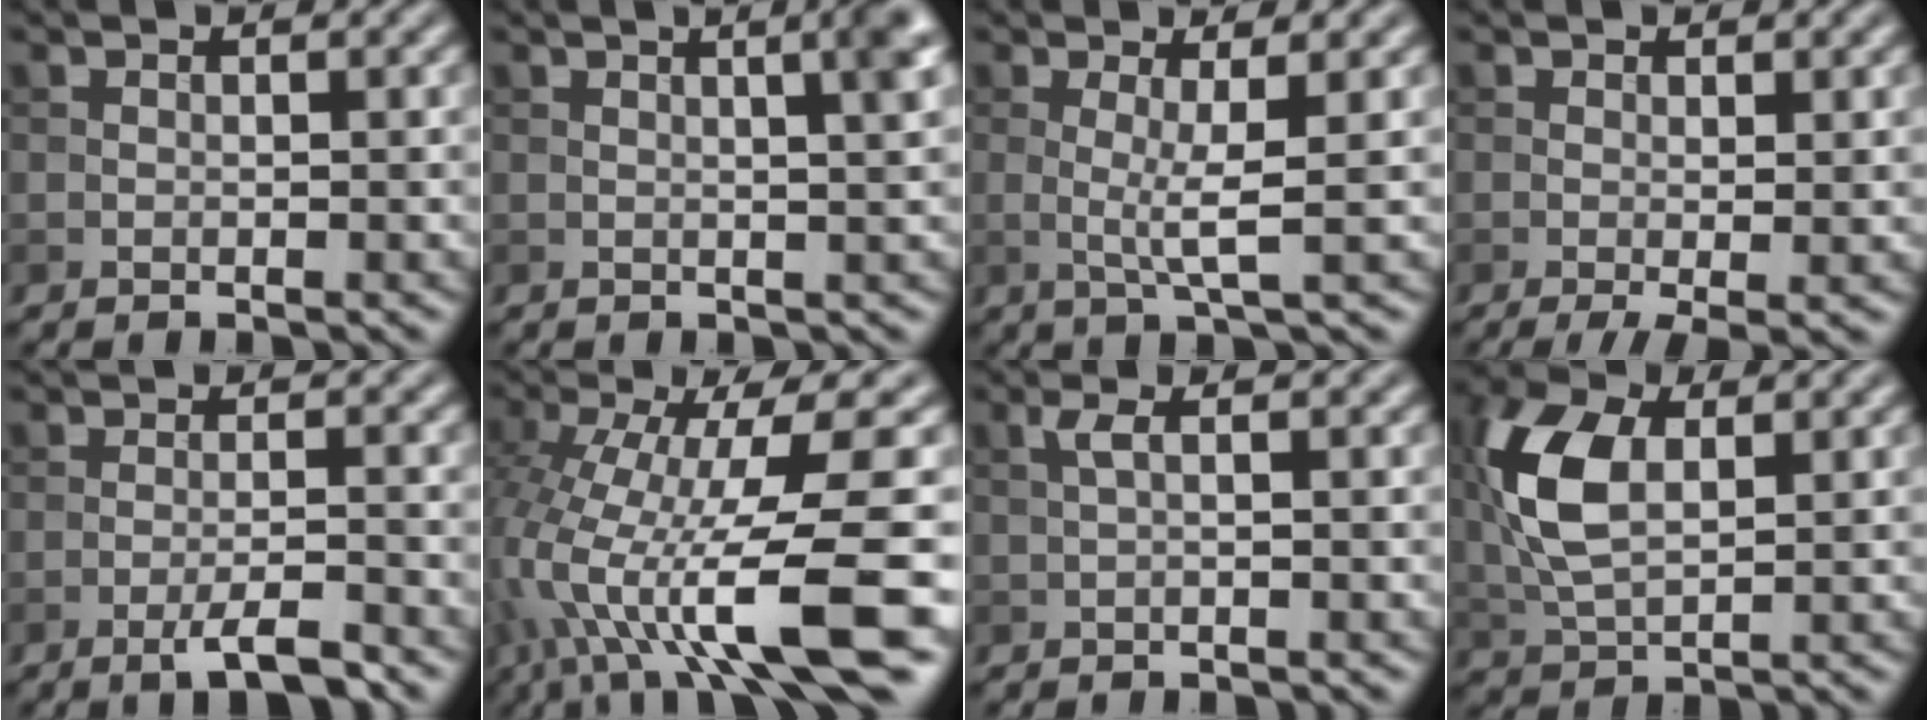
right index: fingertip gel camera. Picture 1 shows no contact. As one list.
[{"total": 5.4, "force": [1.9, 2.1, 4.6], "torque": [-0.026, 0.030, -0.002]}, {"total": 2.8, "force": [0.3, 0.4, 2.7], "torque": [-0.052, -0.007, 0.003]}, {"total": 2.3, "force": [-0.5, 0.4, 2.2], "torque": [-0.038, -0.012, -0.007]}, {"total": 3.3, "force": [-2.0, 0.5, 2.6], "torque": [-0.043, 0.002, -0.041]}, {"total": 14.1, "force": [-4.5, 3.7, 12.8], "torque": [-0.253, -0.016, -0.063]}, {"total": 1.4, "force": [0.3, 0.2, 1.3], "torque": [-0.031, 0.005, 0.005]}, {"total": 7.3, "force": [1.3, 4.2, 5.9], "torque": [-0.145, 0.006, 0.024]}]